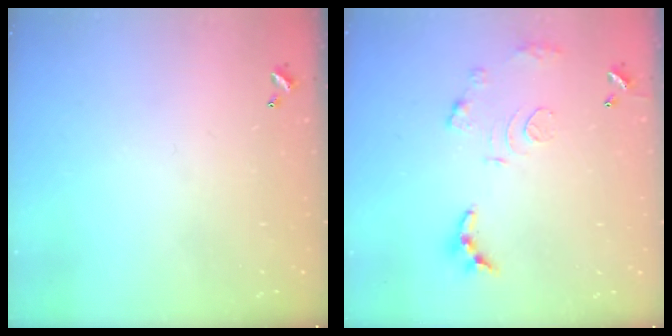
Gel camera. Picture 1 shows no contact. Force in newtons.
{"total": 11.6, "press": 11.5, "slide": 0.8}